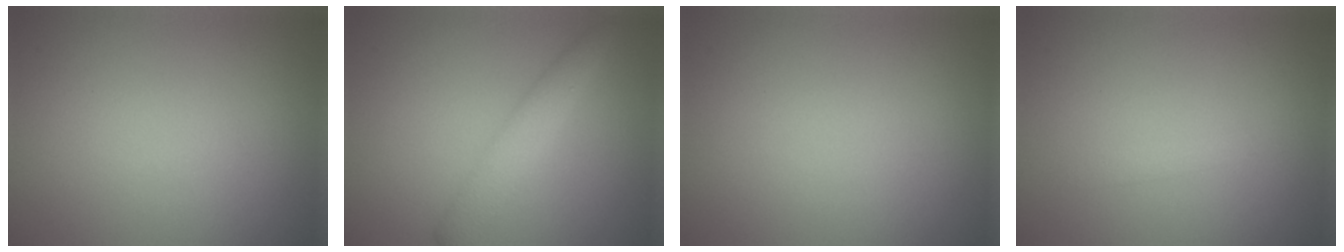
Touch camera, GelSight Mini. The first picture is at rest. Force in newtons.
{"total": 2.9, "press": 2.9, "slide": 0.1}
{"total": 0.0}
{"total": 0.7, "press": 0.7, "slide": 0.1}